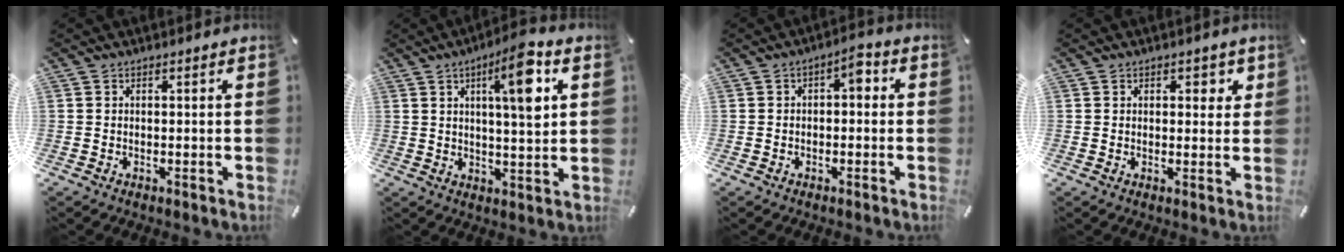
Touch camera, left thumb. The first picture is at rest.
{"total": 11.4, "force": [4.6, 2.4, 10.2], "torque": [-0.155, -0.013, 0.063]}
{"total": 3.8, "force": [-0.5, 2.1, 3.2], "torque": [-0.047, 0.012, -0.017]}
{"total": 2.3, "force": [1.0, 1.6, 1.3], "torque": [-0.004, -0.003, 0.010]}